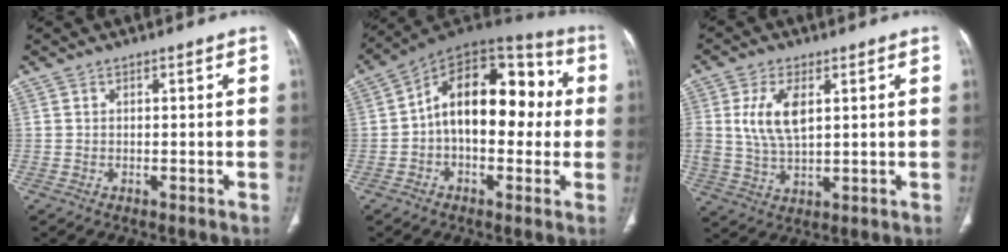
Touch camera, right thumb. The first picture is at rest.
{"total": 18.5, "force": [0.7, 11.1, 14.8], "torque": [-0.184, 0.051, 0.001]}
{"total": 8.6, "force": [2.3, 4.3, 7.1], "torque": [-0.145, -0.007, 0.051]}